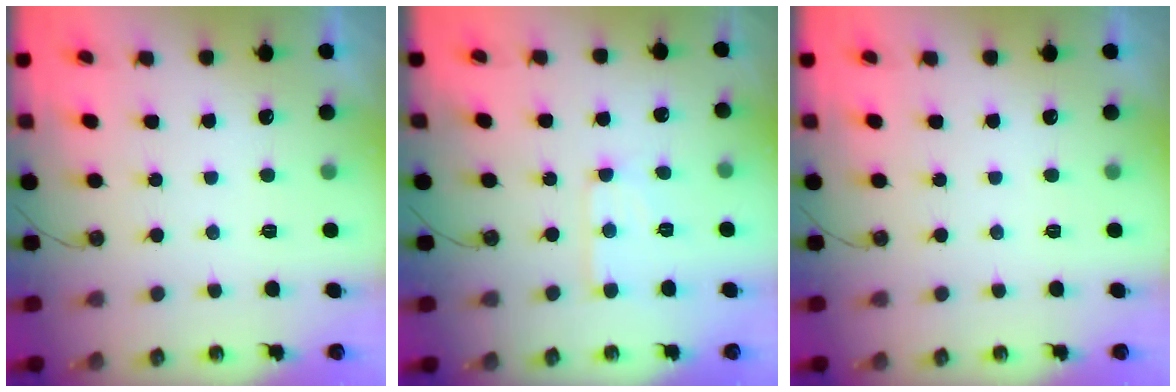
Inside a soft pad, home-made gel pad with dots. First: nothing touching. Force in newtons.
{"total": 7.8, "press": 7.8, "slide": 0.8}
{"total": 0.0}